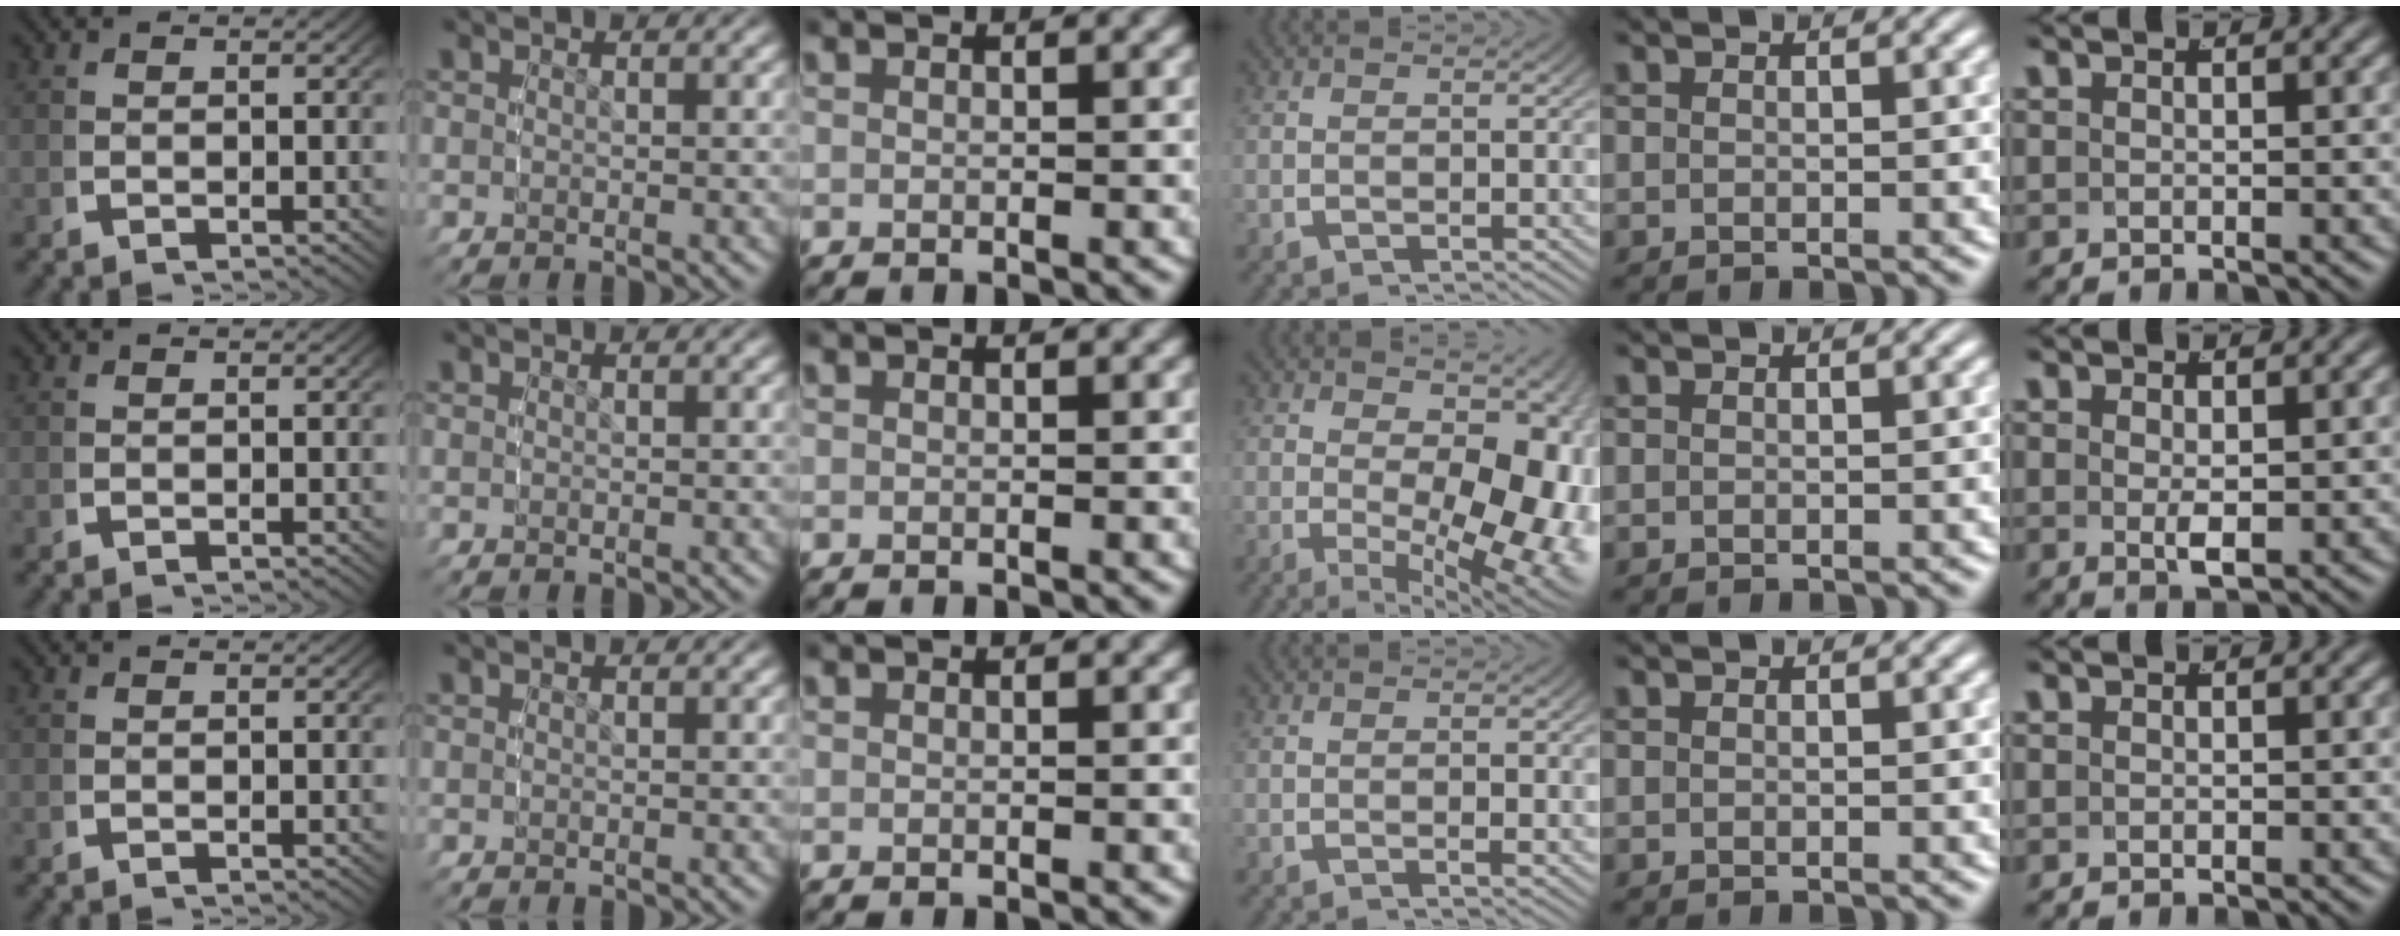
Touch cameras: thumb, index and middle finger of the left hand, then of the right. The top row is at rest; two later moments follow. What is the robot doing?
{"motion": "lift_and_place", "object": "toy banana"}